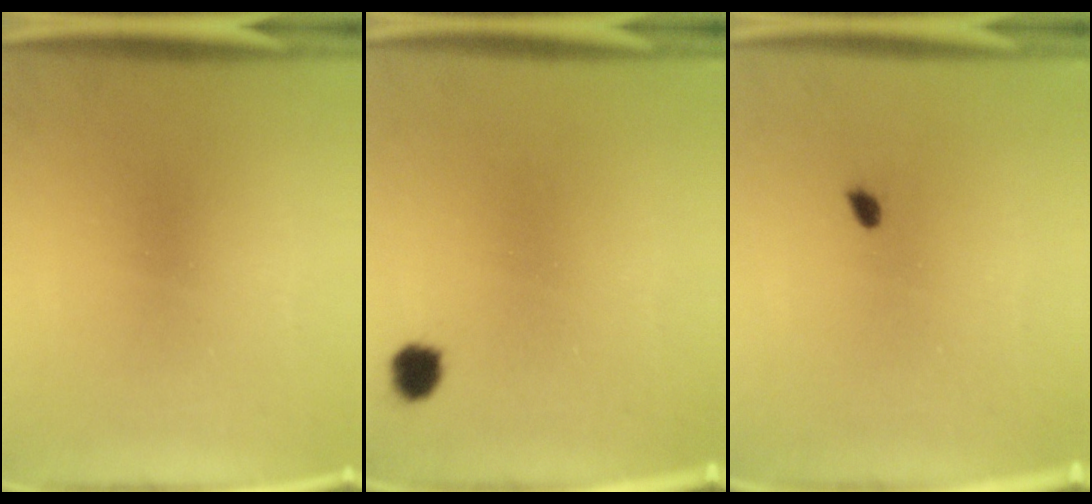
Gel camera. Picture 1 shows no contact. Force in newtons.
{"total": 2.8}
{"total": 1.4}